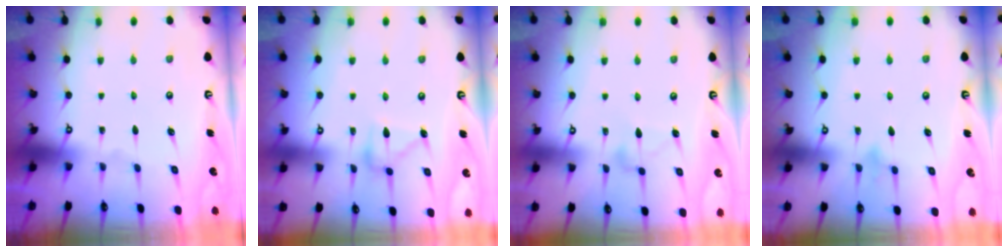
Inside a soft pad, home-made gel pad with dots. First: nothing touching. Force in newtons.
{"total": 12.0, "press": 11.9, "slide": 0.6}
{"total": 6.6, "press": 6.5, "slide": 0.4}
{"total": 7.1, "press": 7.0, "slide": 0.7}